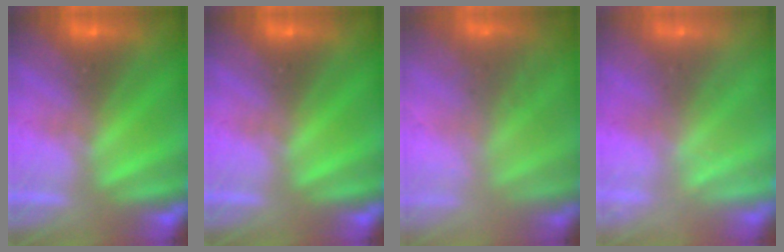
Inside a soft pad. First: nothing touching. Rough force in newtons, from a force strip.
{"total": 0.0}
{"total": 5.6}
{"total": 2.3}